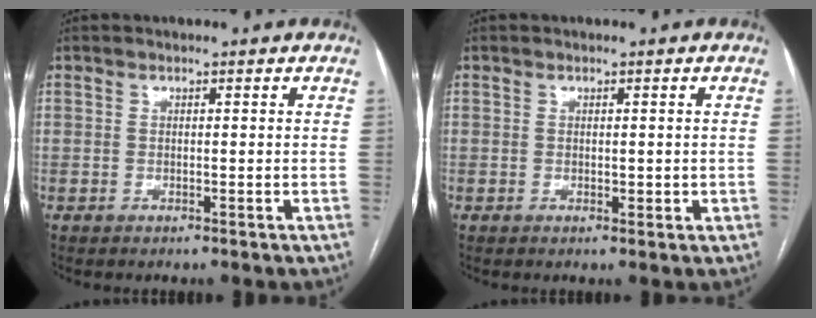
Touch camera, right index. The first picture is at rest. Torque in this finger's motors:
{"motor_torque": [0.17, 0.20, -0.01, 0.01]}